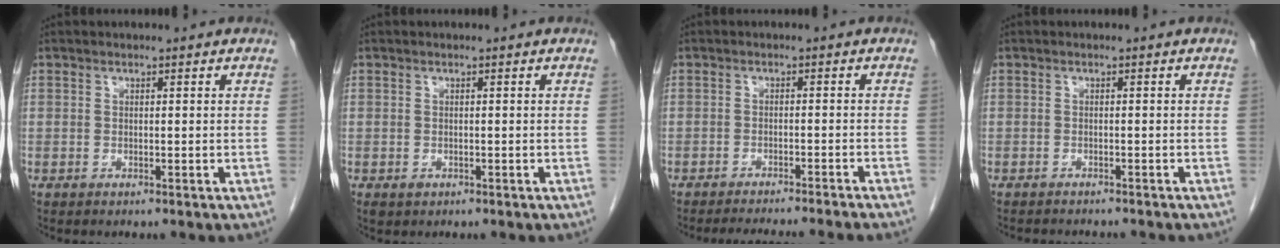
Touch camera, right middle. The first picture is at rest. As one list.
[{"total": 1.0, "force": [-0.4, 0.8, 0.4], "torque": [-0.007, 0.002, 0.000]}, {"total": 9.9, "force": [-9.0, -0.8, 4.0], "torque": [-0.033, -0.014, -0.119]}, {"total": 5.2, "force": [-4.8, 1.1, 1.8], "torque": [-0.020, -0.004, -0.062]}]